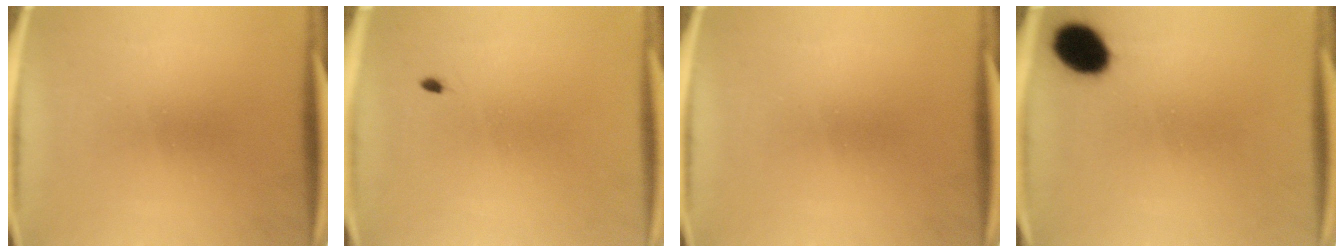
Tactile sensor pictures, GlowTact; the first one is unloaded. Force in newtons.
{"total": 0.5}
{"total": 0.0}
{"total": 8.6}